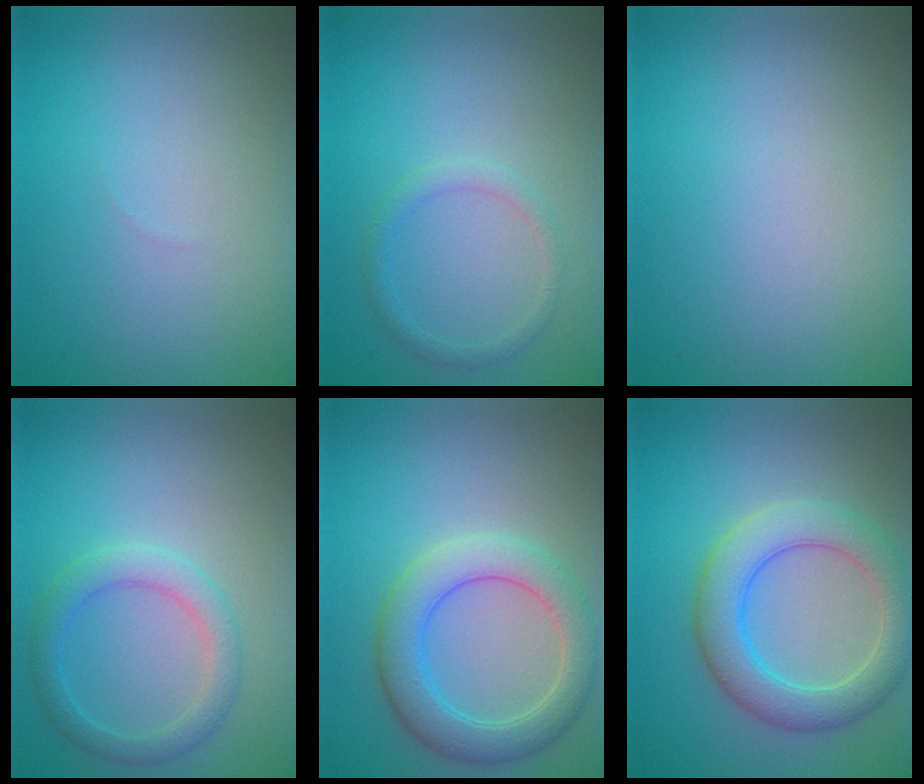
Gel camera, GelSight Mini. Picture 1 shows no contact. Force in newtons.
{"total": 1.4, "press": 1.3, "slide": 0.2}
{"total": 0.0}
{"total": 2.7, "press": 2.7, "slide": 0.1}
{"total": 5.0, "press": 5.0, "slide": 0.2}
{"total": 5.4, "press": 5.4, "slide": 0.3}